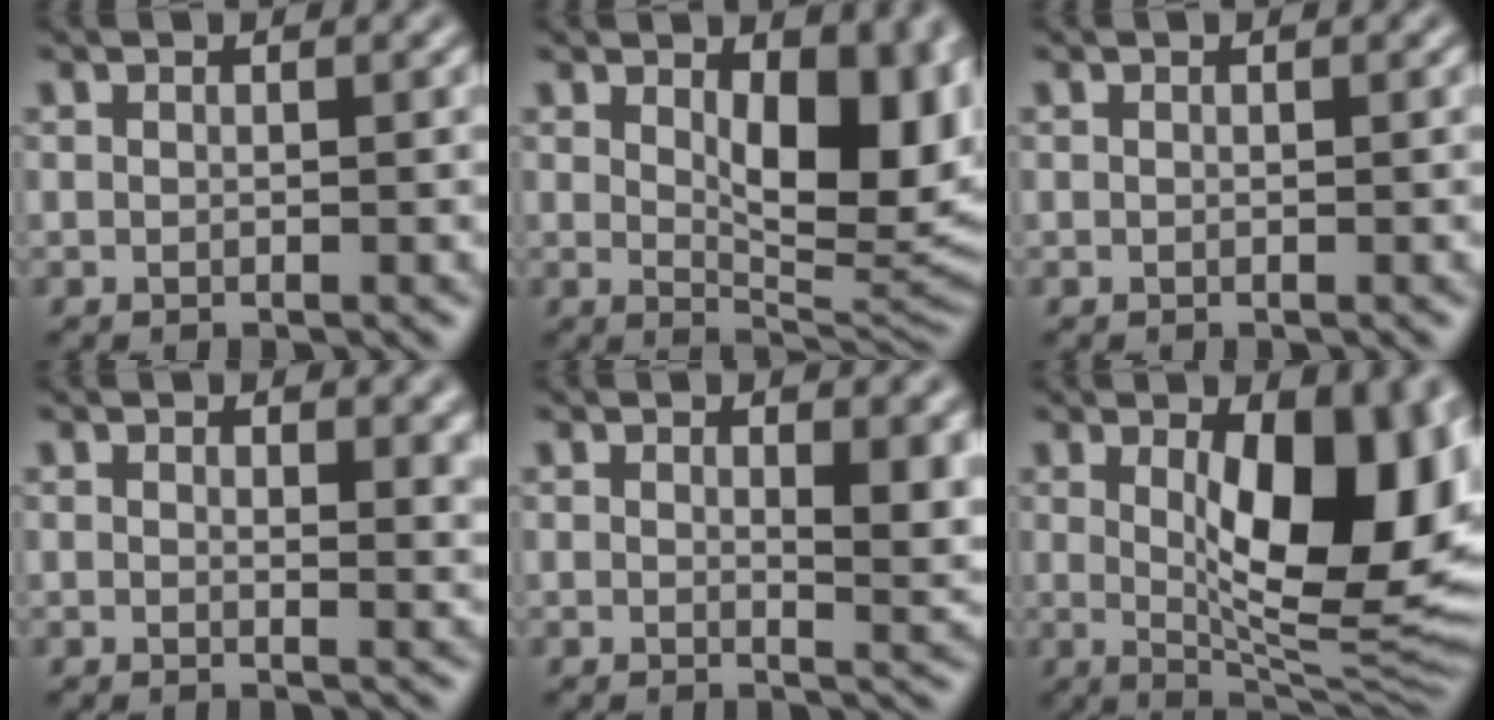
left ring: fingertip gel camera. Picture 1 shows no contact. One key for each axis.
{"total": 9.7, "fx": 1.9, "fy": 4.9, "fz": 8.1, "tx": -0.103, "ty": -0.008, "tz": 0.036}
{"total": 0.0}
{"total": 2.8, "fx": 1.4, "fy": 1.2, "fz": 2.1, "tx": -0.022, "ty": -0.004, "tz": 0.021}
{"total": 3.7, "fx": 1.2, "fy": 1.2, "fz": 3.3, "tx": -0.037, "ty": -0.004, "tz": 0.020}
{"total": 12.9, "fx": 1.7, "fy": 4.9, "fz": 11.8, "tx": -0.145, "ty": -0.008, "tz": 0.031}